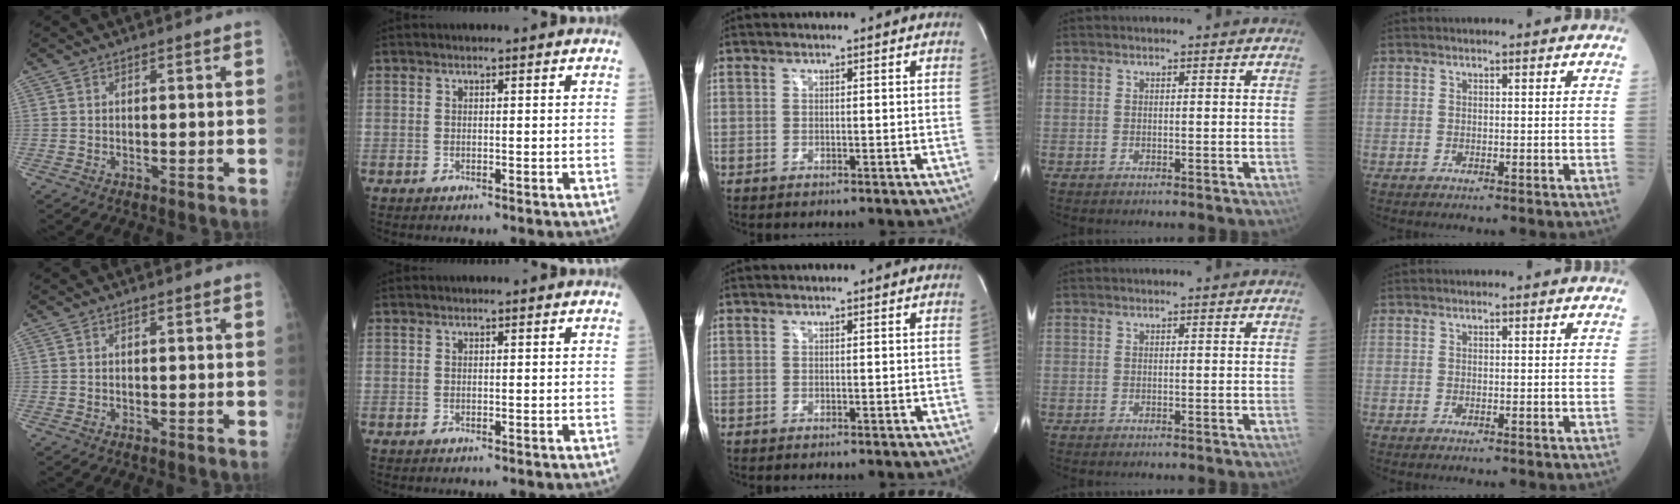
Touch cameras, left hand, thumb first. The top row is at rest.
{}